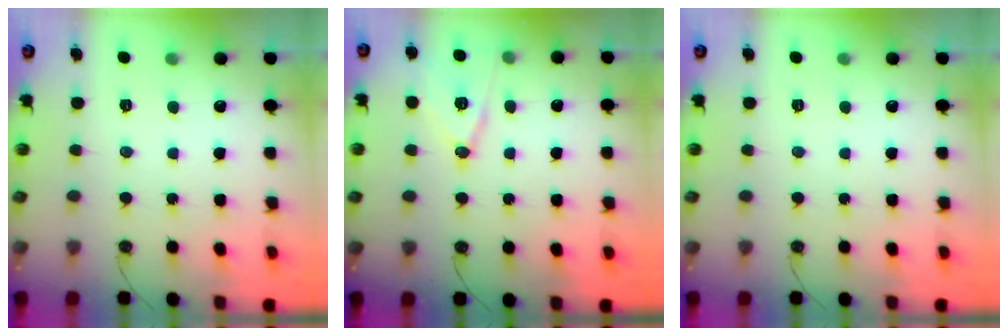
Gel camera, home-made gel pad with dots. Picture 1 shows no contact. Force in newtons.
{"total": 12.7, "press": 12.3, "slide": 3.2}
{"total": 0.0}